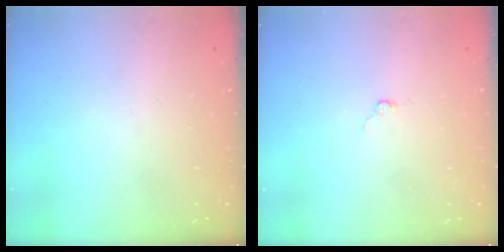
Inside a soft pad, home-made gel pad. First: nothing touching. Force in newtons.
{"total": 3.8, "press": 3.8, "slide": 0.4}